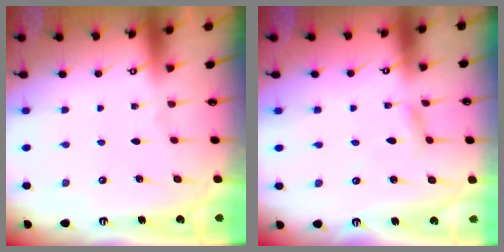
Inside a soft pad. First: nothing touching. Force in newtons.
{"total": 2.5, "press": 2.5, "slide": 0.2}